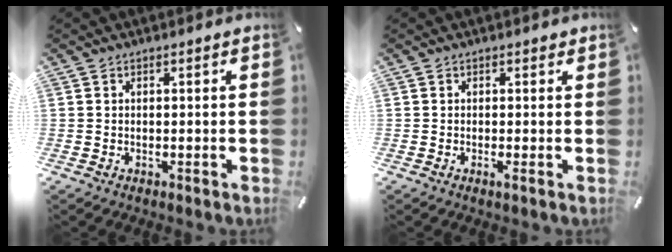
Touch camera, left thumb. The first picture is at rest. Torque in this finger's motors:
{"motor_torque": [-0.02, -0.02, 0.22, 0.02, 0.00]}